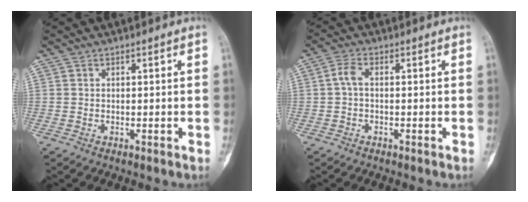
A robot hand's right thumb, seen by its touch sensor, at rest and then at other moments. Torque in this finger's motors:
{"motor_torque": [-0.36, -0.38, 0.74, 0.21, -0.02]}